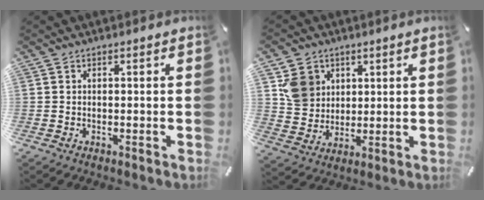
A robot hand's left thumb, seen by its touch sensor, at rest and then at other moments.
{"total": 8.4, "force": [3.6, 7.4, 1.6], "torque": [-0.037, -0.006, 0.073]}